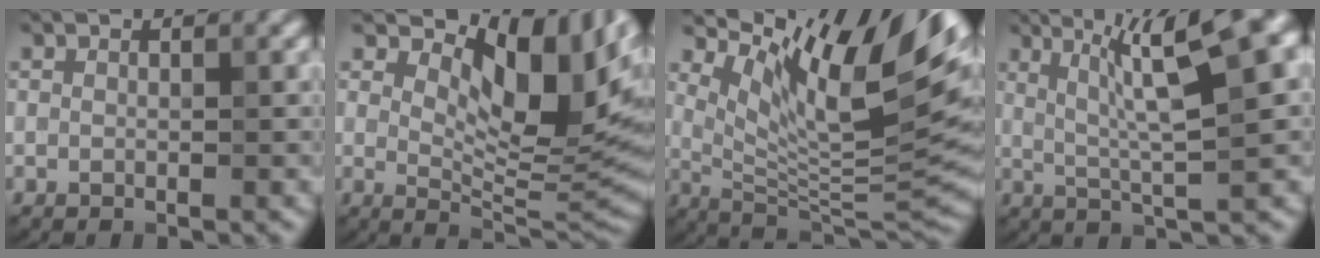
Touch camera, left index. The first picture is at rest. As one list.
[{"total": 11.3, "force": [4.7, 4.9, 9.1], "torque": [-0.128, -0.001, 0.082]}, {"total": 13.7, "force": [7.4, 4.0, 10.8], "torque": [-0.180, 0.005, 0.140]}, {"total": 9.1, "force": [3.5, 1.6, 8.3], "torque": [-0.124, 0.023, 0.062]}]